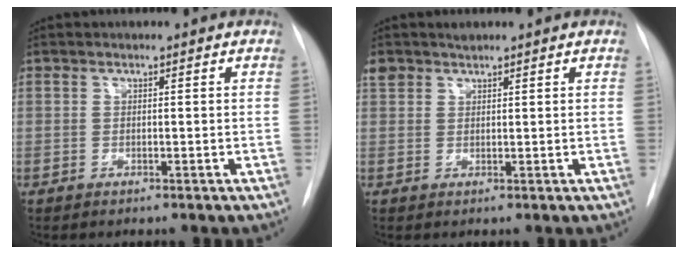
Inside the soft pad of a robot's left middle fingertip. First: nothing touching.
{"total": 1.9, "force": [1.6, 0.9, 0.2], "torque": [-0.006, 0.012, 0.031]}